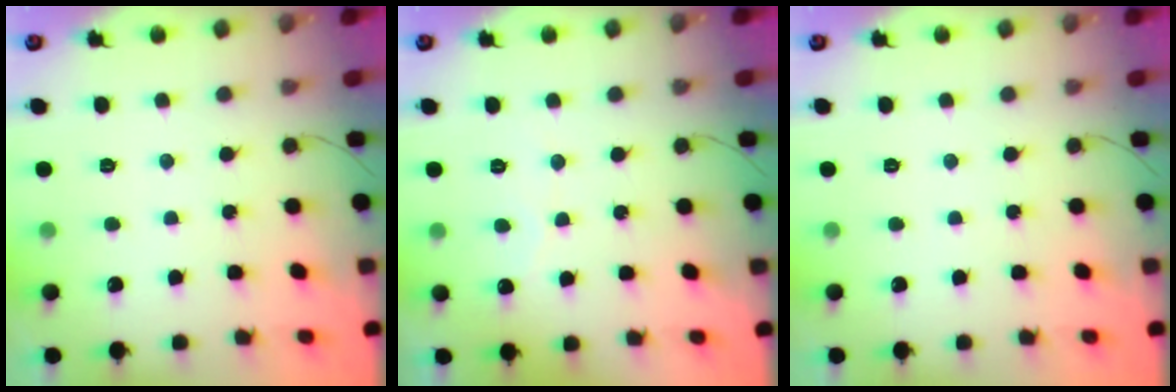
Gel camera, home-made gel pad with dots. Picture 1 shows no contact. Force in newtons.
{"total": 2.5, "press": 2.5, "slide": 0.2}
{"total": 0.0}